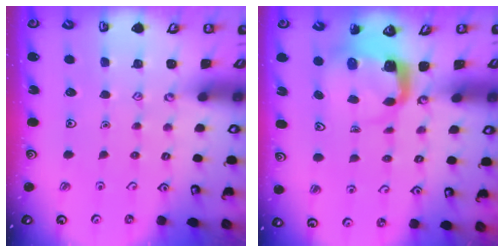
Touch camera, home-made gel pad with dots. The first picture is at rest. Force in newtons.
{"total": 3.9, "press": 3.8, "slide": 0.5}